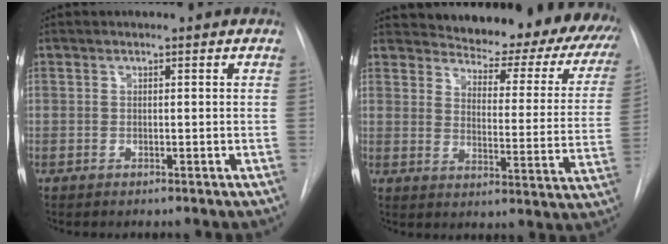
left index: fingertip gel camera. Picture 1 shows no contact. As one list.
[{"total": 26.4, "force": [23.6, 7.6, 9.0], "torque": [-0.130, -0.084, 0.267]}]